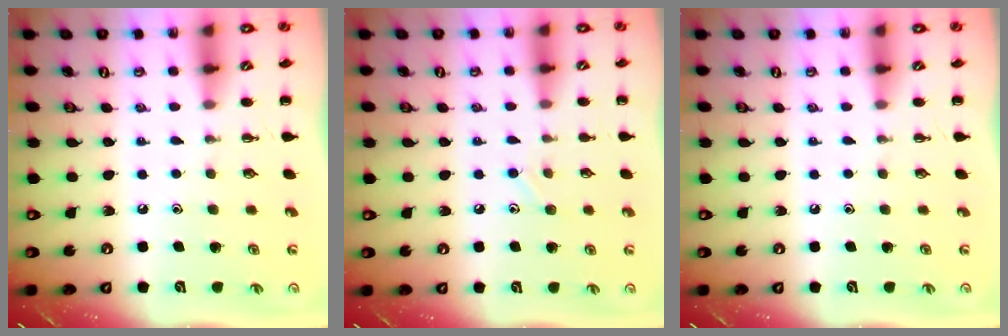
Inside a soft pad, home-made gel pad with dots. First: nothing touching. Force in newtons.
{"total": 6.6, "press": 6.4, "slide": 2.0}
{"total": 0.0}